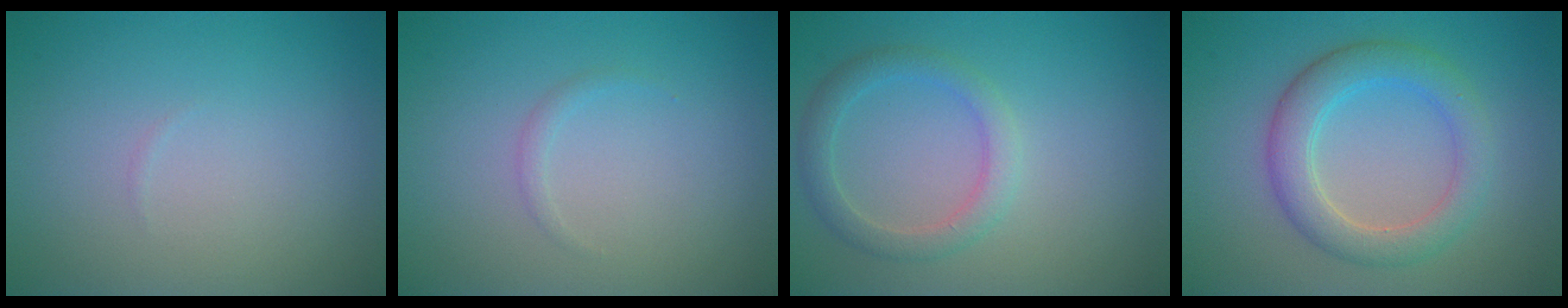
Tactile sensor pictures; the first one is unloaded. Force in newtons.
{"total": 0.6, "press": 0.6, "slide": 0.1}
{"total": 2.5, "press": 2.5, "slide": 0.1}
{"total": 4.4, "press": 4.4, "slide": 0.2}